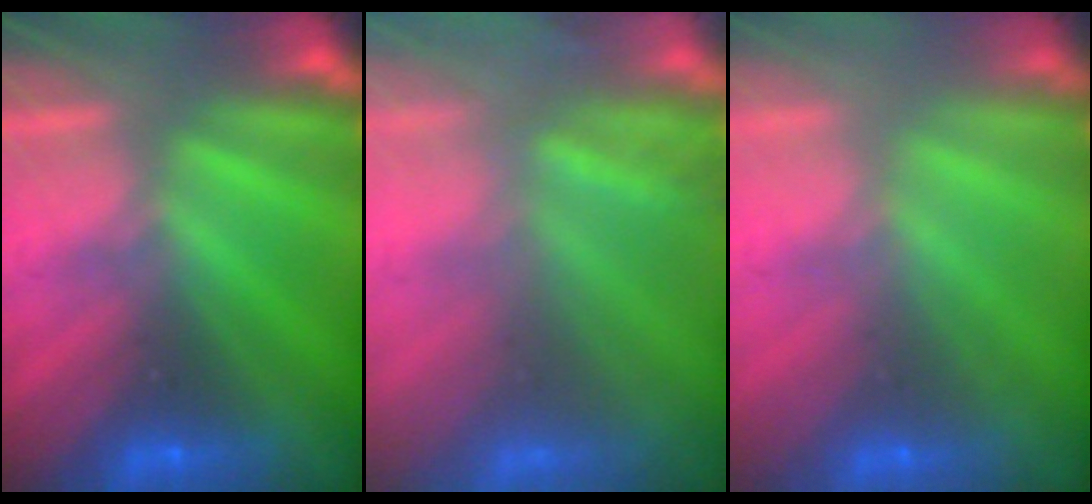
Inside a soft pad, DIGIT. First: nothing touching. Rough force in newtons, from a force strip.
{"total": 10.0}
{"total": 2.7}